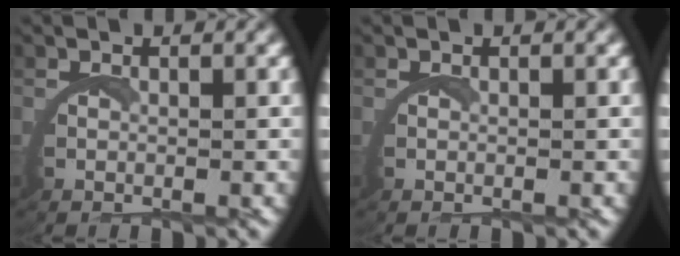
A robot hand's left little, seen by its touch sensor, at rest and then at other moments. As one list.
[{"total": 0.0}]